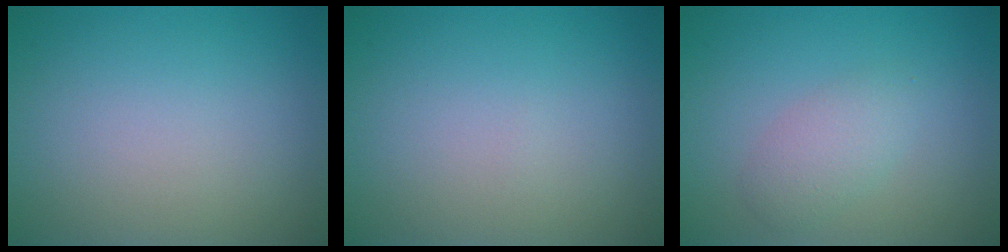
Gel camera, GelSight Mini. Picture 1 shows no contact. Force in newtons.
{"total": 0.0}
{"total": 2.2, "press": 2.2, "slide": 0.0}